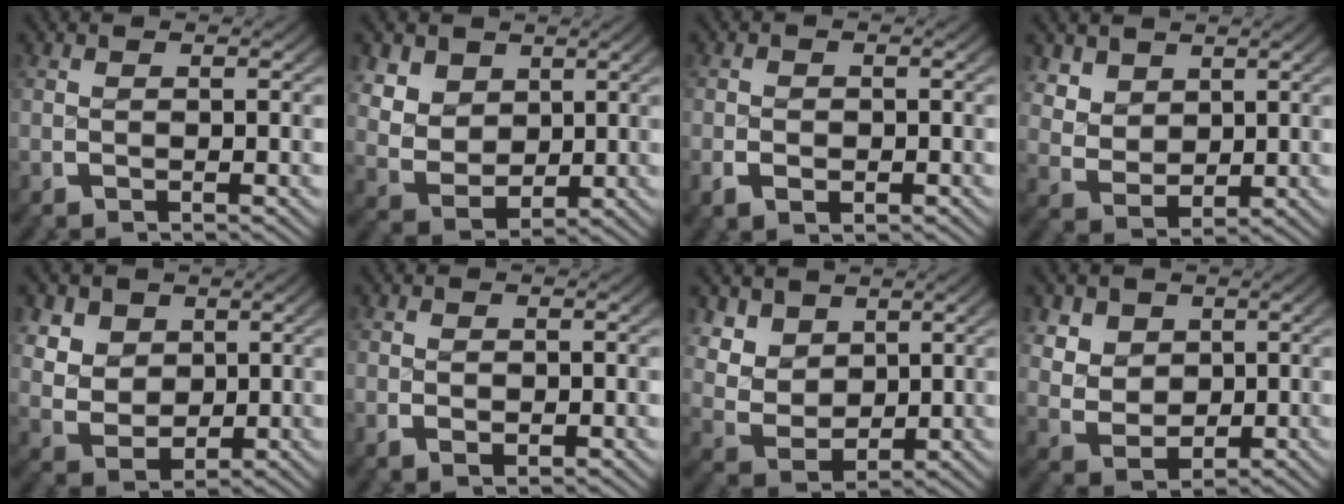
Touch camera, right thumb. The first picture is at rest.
{"total": 8.7, "force": [0.9, 7.2, 4.9], "torque": [-0.127, -0.047, 0.032]}
{"total": 1.8, "force": [-0.7, 1.4, 1.0], "torque": [-0.019, -0.008, -0.011]}
{"total": 4.7, "force": [1.2, 3.8, 2.5], "torque": [-0.065, -0.031, 0.037]}
{"total": 7.8, "force": [0.7, 6.4, 4.4], "torque": [-0.113, -0.049, 0.030]}
{"total": 1.3, "force": [-0.2, 1.0, 0.8], "torque": [-0.016, -0.006, 0.002]}
{"total": 7.9, "force": [1.1, 6.5, 4.4], "torque": [-0.119, -0.038, 0.031]}
{"total": 6.5, "force": [0.3, 5.4, 3.6], "torque": [-0.091, -0.042, 0.025]}